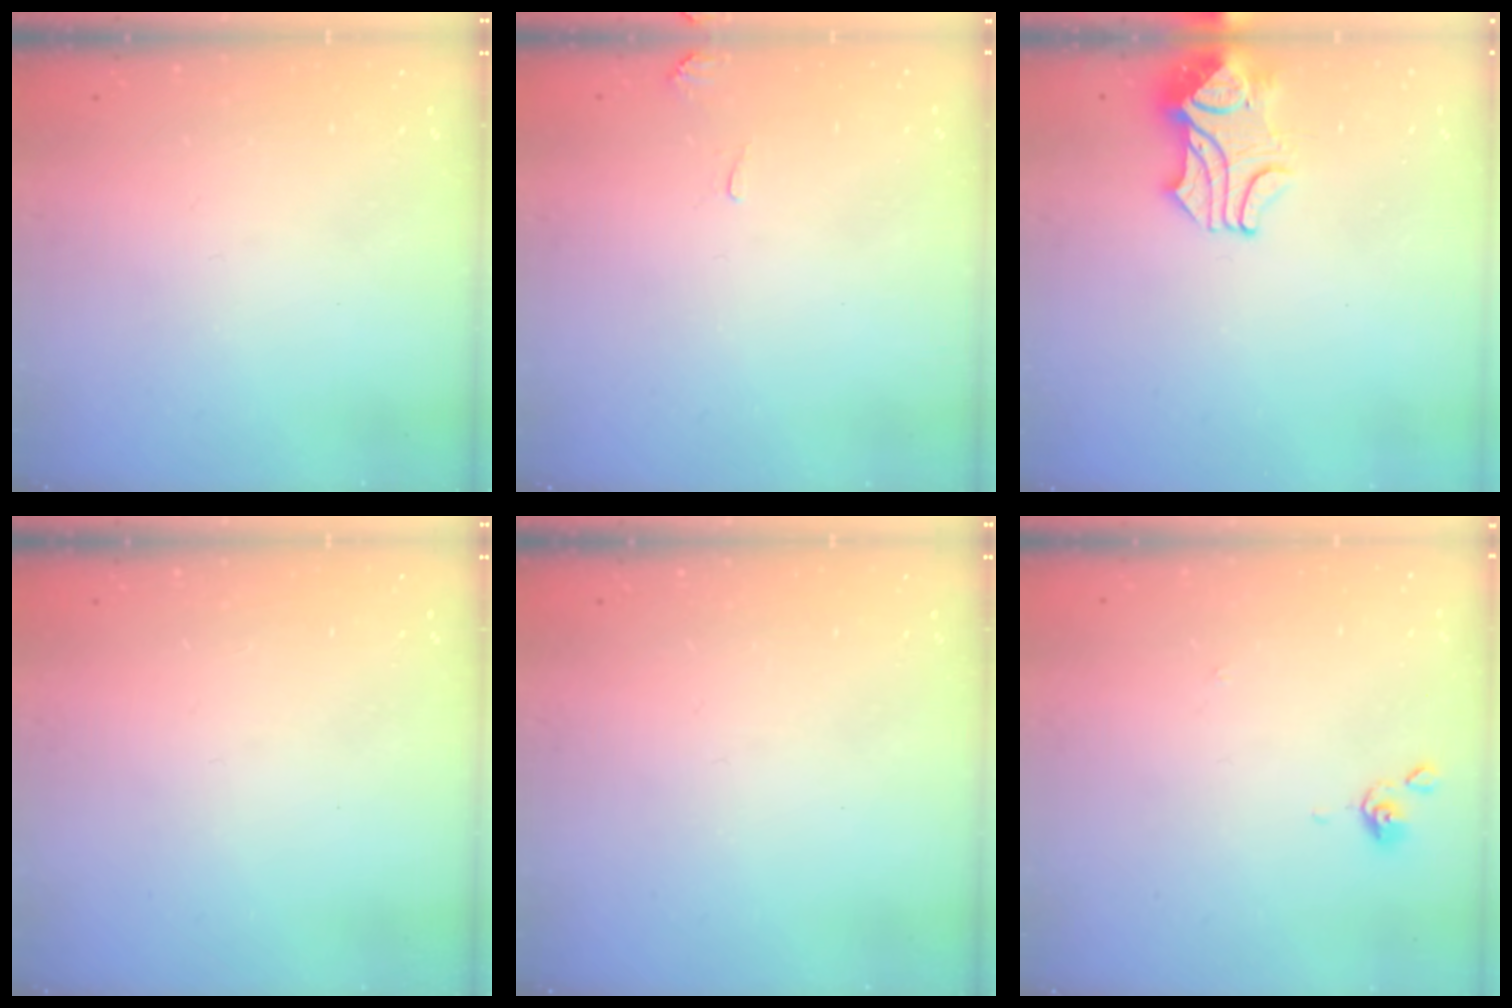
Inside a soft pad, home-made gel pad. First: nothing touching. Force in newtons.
{"total": 2.0, "press": 2.0, "slide": 0.3}
{"total": 2.3, "press": 2.1, "slide": 1.0}
{"total": 0.0}
{"total": 0.0}
{"total": 0.0}